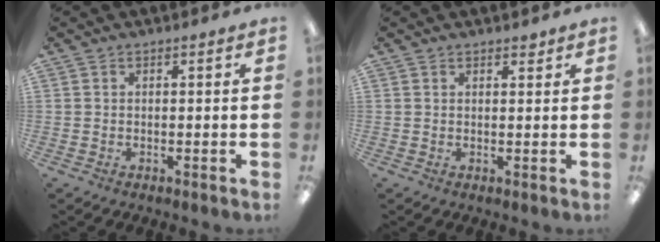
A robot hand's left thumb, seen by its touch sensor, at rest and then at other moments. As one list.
[{"total": 1.5, "force": [1.3, 0.6, 0.5], "torque": [0.005, -0.007, 0.020]}]